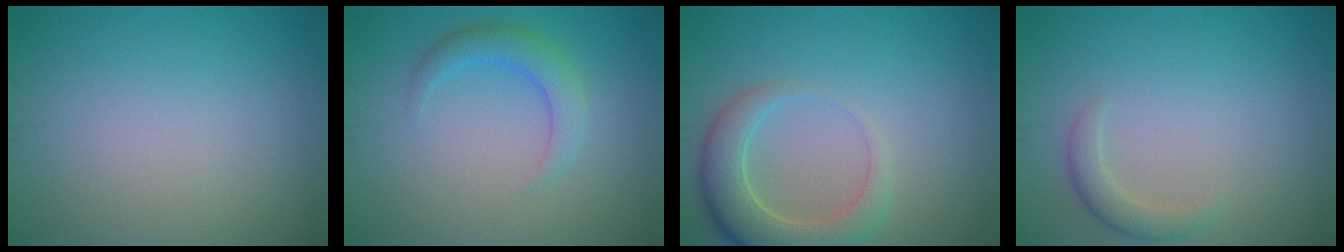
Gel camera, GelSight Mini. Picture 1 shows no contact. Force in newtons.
{"total": 2.8, "press": 2.8, "slide": 0.2}
{"total": 5.0, "press": 4.9, "slide": 0.6}
{"total": 1.8, "press": 1.8, "slide": 0.0}